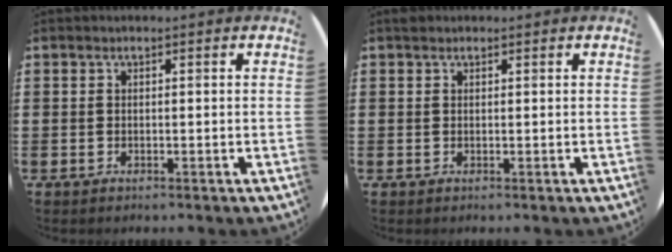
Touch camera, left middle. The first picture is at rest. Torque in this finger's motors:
{"motor_torque": [0.16, -0.14, 0.01, -0.01]}